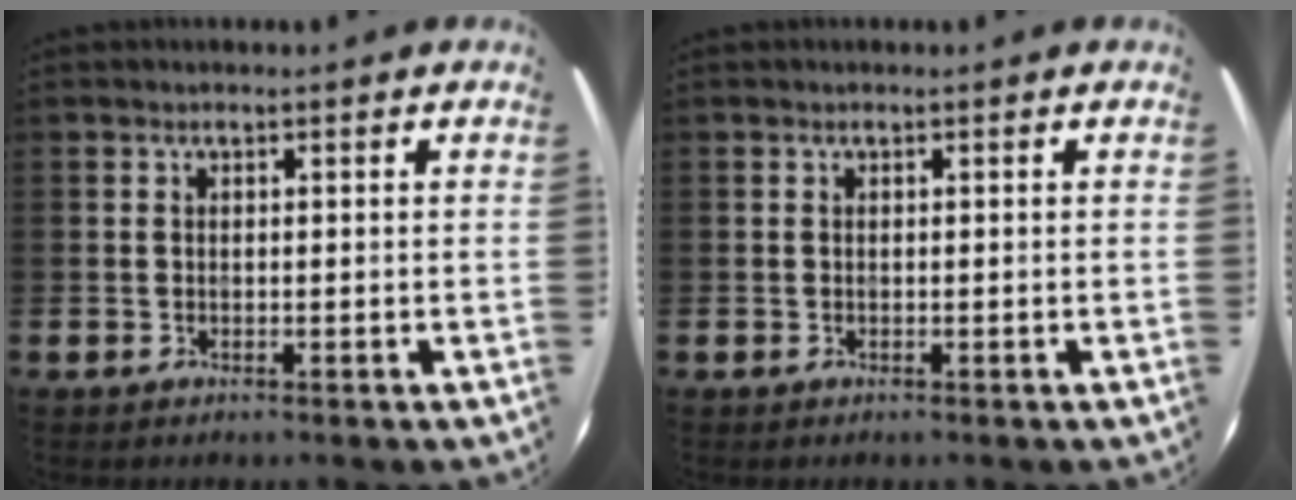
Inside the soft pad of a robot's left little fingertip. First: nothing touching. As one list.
[{"total": 0.0}]